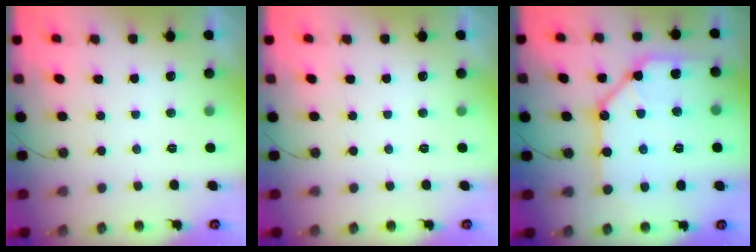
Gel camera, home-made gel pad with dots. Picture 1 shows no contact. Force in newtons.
{"total": 0.0}
{"total": 17.3, "press": 17.2, "slide": 1.8}